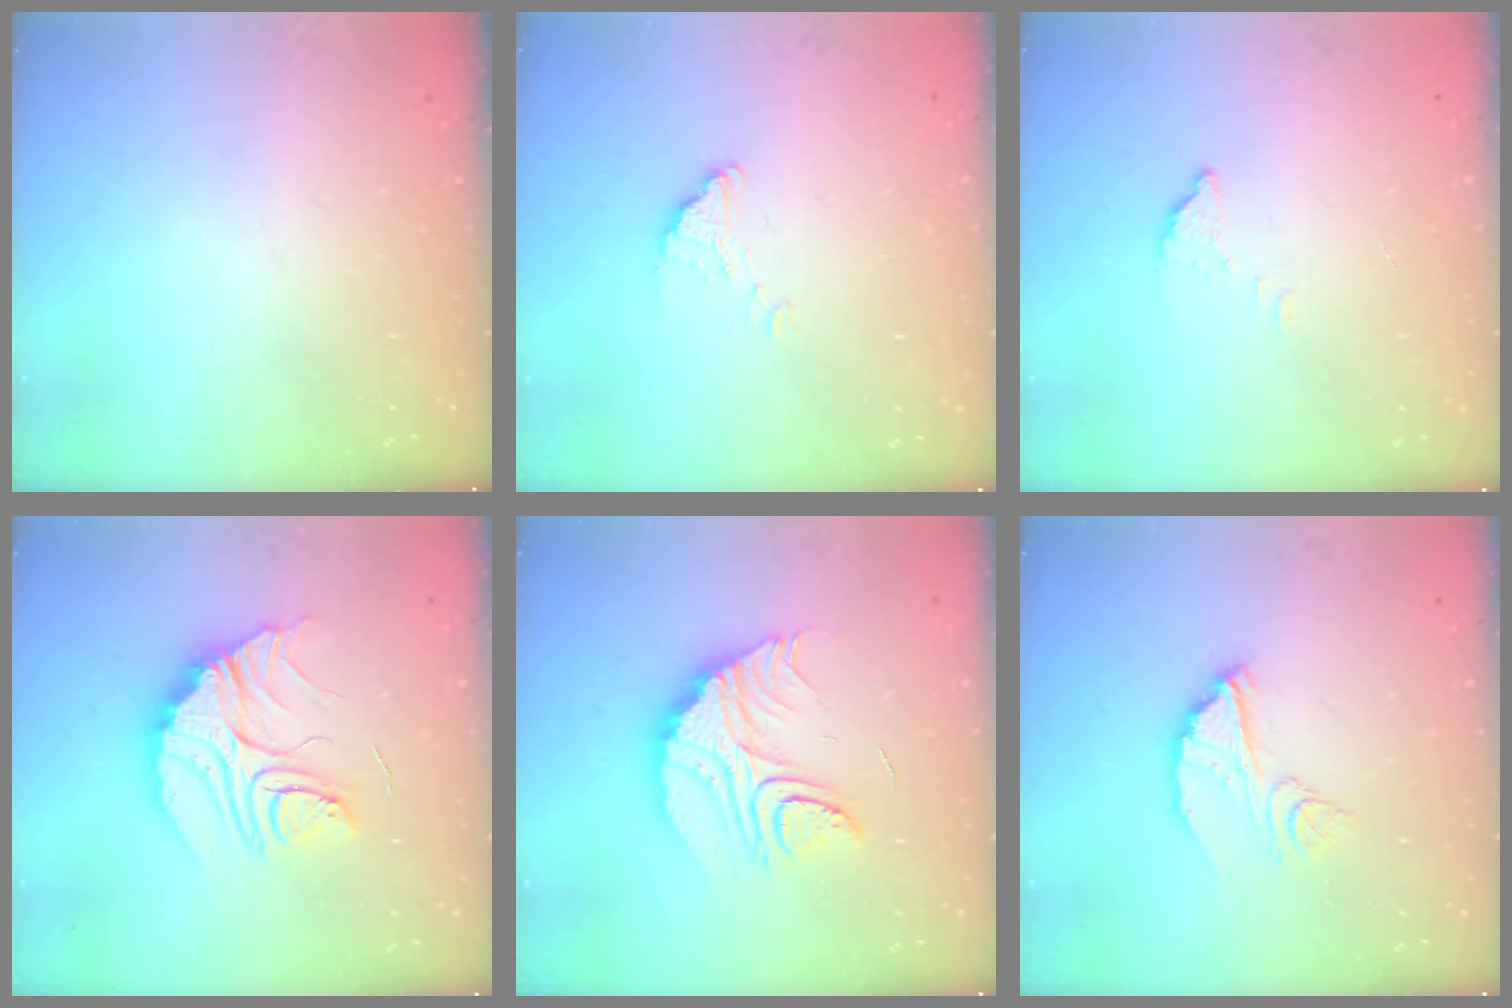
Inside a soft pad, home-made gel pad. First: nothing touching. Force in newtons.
{"total": 1.6, "press": 1.6, "slide": 0.1}
{"total": 2.8, "press": 2.8, "slide": 0.1}
{"total": 18.8, "press": 18.7, "slide": 1.6}
{"total": 14.6, "press": 14.6, "slide": 0.5}
{"total": 9.8, "press": 9.8, "slide": 0.8}